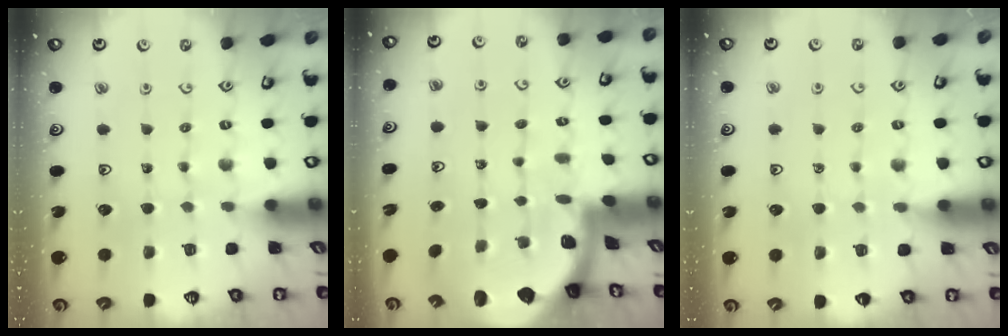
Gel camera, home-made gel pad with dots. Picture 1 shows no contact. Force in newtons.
{"total": 1.9, "press": 1.9, "slide": 0.3}
{"total": 3.6, "press": 3.6, "slide": 0.4}